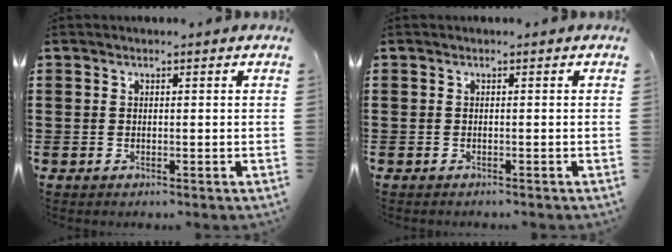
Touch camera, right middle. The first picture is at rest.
{"total": 0.0}